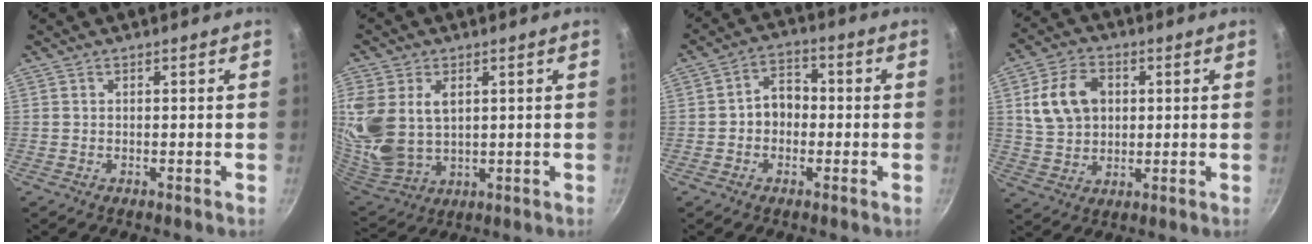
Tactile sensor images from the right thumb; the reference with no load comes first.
{"total": 17.4, "force": [4.2, 12.2, 11.6], "torque": [-0.264, -0.012, 0.097]}
{"total": 6.1, "force": [-0.7, 4.8, 3.7], "torque": [-0.023, 0.021, -0.019]}
{"total": 11.5, "force": [2.5, 8.6, 7.2], "torque": [-0.117, 0.007, 0.044]}